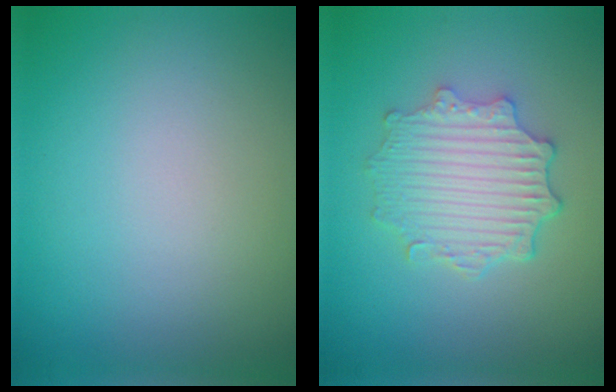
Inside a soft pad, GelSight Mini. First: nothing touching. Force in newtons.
{"total": 4.7, "press": 3.7, "slide": 2.8}